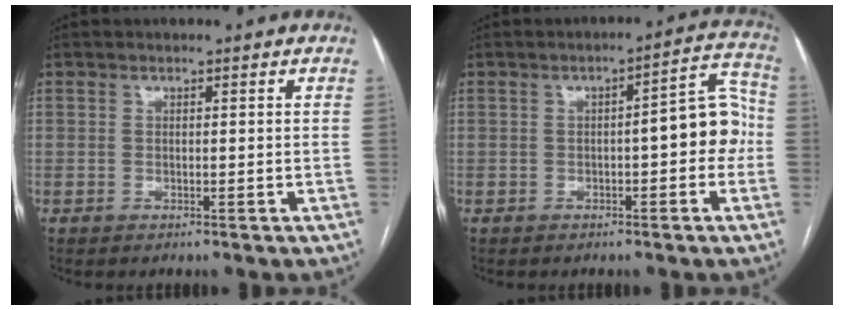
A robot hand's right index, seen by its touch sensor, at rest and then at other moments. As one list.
[{"total": 7.1, "force": [-0.6, 1.9, 6.8], "torque": [-0.076, 0.030, -0.011]}]